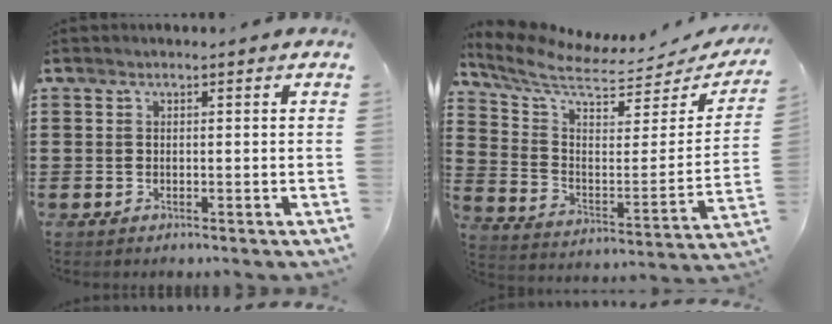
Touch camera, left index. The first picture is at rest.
{"total": 7.0, "force": [6.2, 1.0, 3.1], "torque": [-0.091, -0.059, 0.105]}